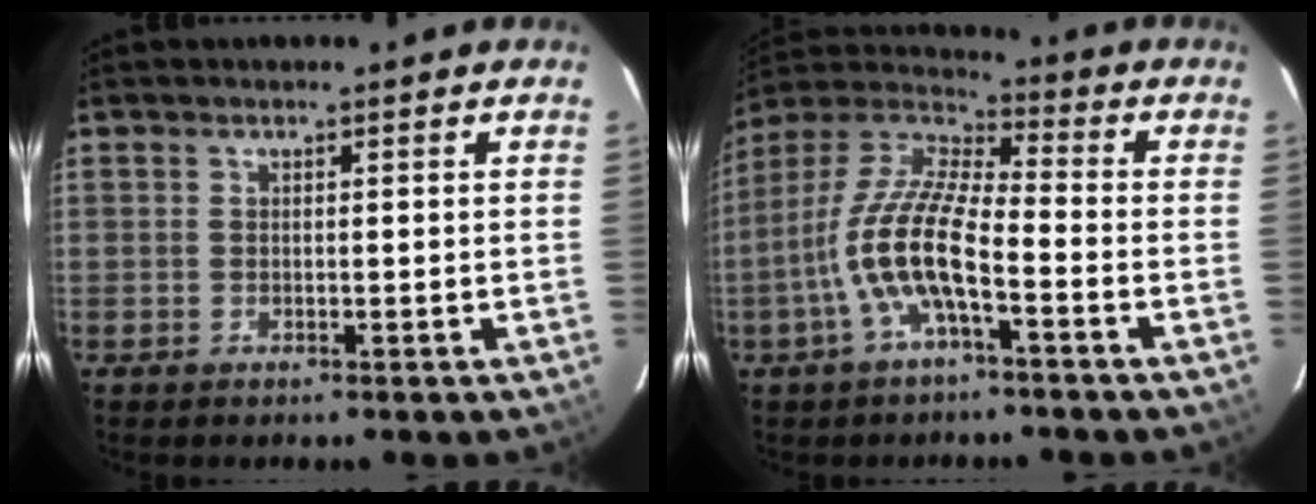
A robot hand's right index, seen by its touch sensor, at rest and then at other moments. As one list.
[{"total": 13.1, "force": [-4.8, 3.6, 11.6], "torque": [-0.242, 0.003, -0.100]}]